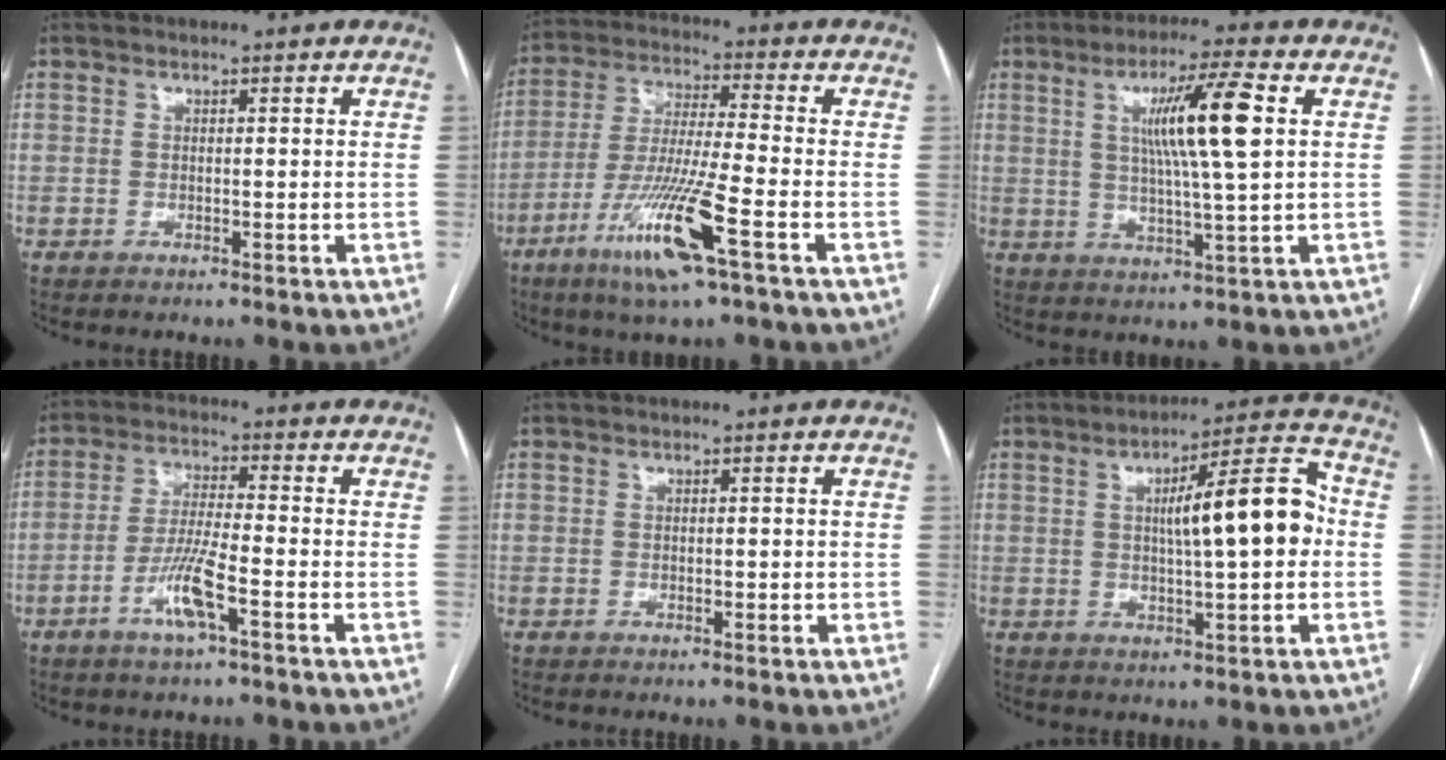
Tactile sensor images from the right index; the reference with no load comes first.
{"total": 13.4, "force": [-6.5, 0.0, 11.7], "torque": [-0.241, -0.025, -0.122]}
{"total": 10.9, "force": [2.7, -0.3, 10.6], "torque": [-0.184, 0.002, 0.045]}
{"total": 7.1, "force": [-3.4, 0.3, 6.2], "torque": [-0.129, -0.004, -0.066]}
{"total": 0.9, "force": [-0.1, 0.4, 0.7], "torque": [-0.012, 0.004, 0.004]}
{"total": 12.3, "force": [0.8, 2.0, 12.1], "torque": [-0.177, 0.031, 0.011]}